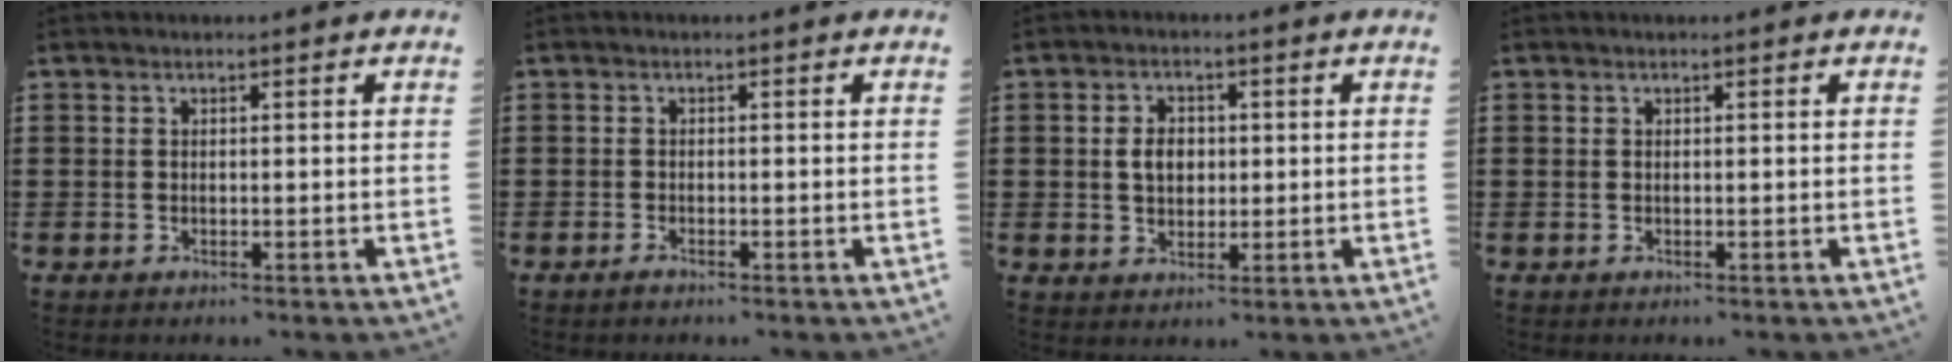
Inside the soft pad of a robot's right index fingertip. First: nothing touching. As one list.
[{"total": 0.8, "force": [-0.7, -0.1, 0.1], "torque": [-0.003, -0.005, -0.014]}, {"total": 3.6, "force": [0.1, 2.6, 2.5], "torque": [-0.046, 0.007, -0.003]}, {"total": 0.0}]